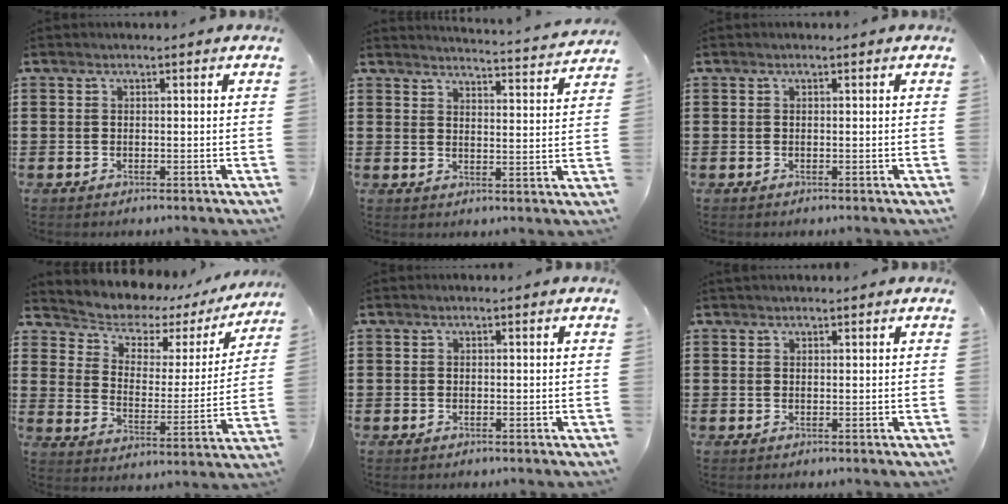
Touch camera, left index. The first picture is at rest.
{"total": 3.5, "force": [3.4, -0.5, 0.4], "torque": [-0.016, -0.032, 0.055]}
{"total": 0.0}
{"total": 5.2, "force": [4.5, 2.3, 1.2], "torque": [-0.049, -0.037, 0.071]}
{"total": 0.0}
{"total": 0.7, "force": [0.7, 0.3, 0.0], "torque": [-0.002, 0.001, 0.014]}